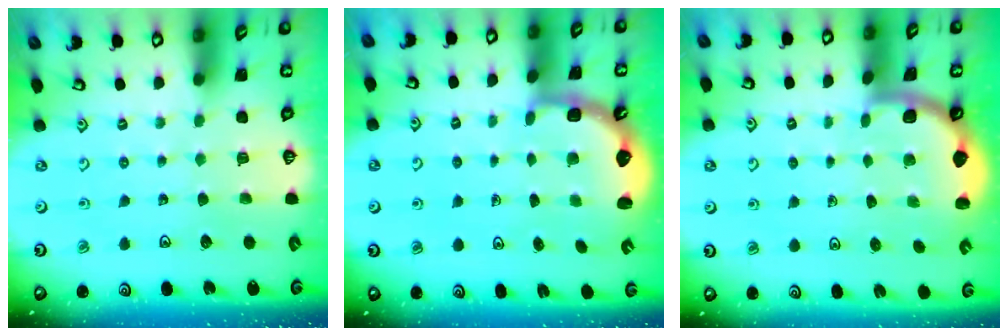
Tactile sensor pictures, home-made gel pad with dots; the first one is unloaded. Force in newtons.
{"total": 2.6, "press": 2.3, "slide": 1.3}
{"total": 1.6, "press": 1.6, "slide": 0.1}